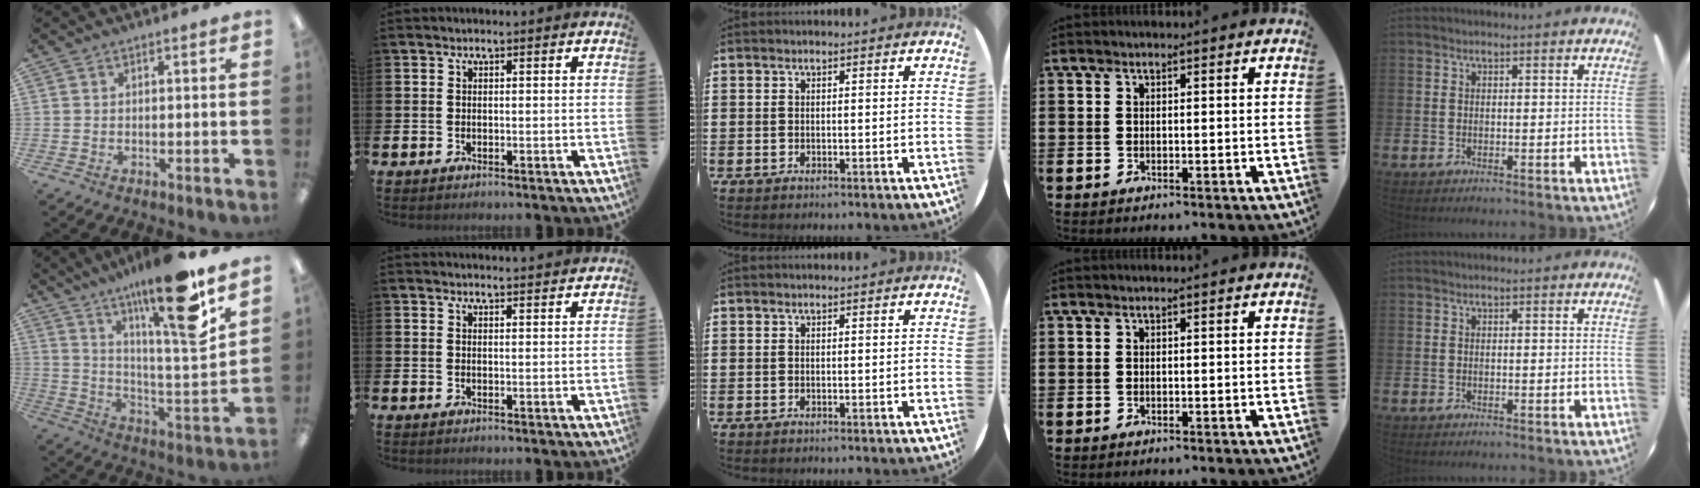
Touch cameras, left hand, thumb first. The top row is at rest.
{"thumb": {"total": 19.2, "force": [14.2, 1.3, 12.9], "torque": [-0.219, -0.095, 0.219]}, "index": {"total": 1.9, "force": [1.9, 0.0, -0.1], "torque": [0.008, -0.013, 0.033]}}